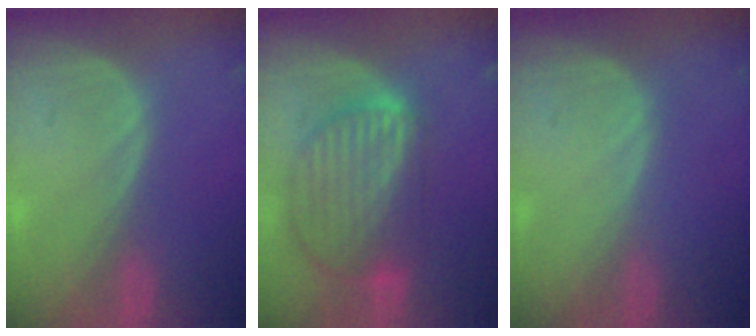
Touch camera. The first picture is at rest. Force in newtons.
{"total": 10.0, "press": 8.6, "slide": 5.2}
{"total": 0.0}